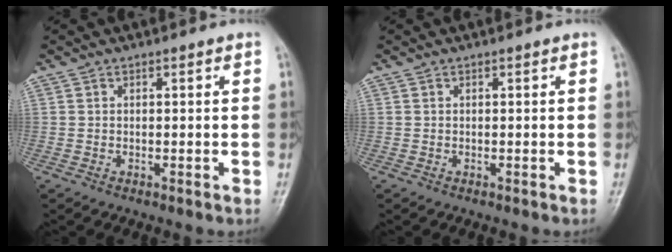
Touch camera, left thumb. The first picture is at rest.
{"total": 0.0}